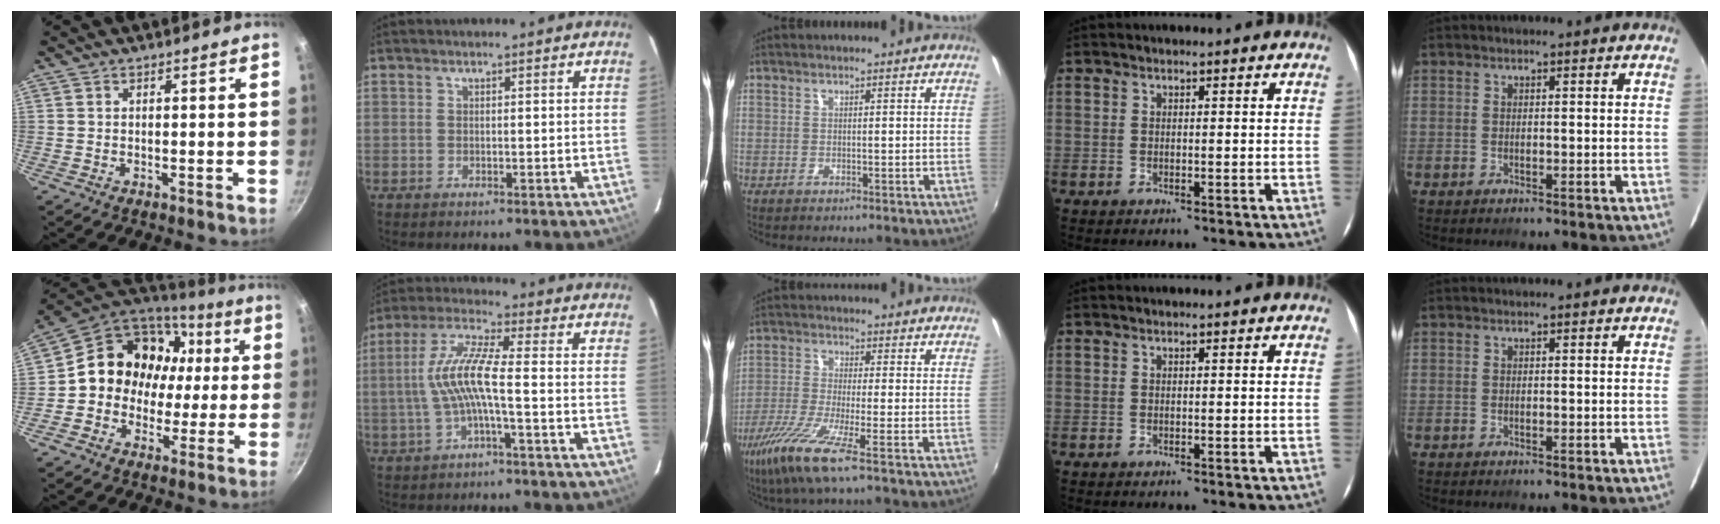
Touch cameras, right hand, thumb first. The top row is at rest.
{"thumb": {"total": 17.1, "force": [1.9, 14.8, 8.4], "torque": [-0.101, 0.035, 0.023]}, "index": {"total": 9.0, "force": [-1.6, 0.6, 8.8], "torque": [-0.193, 0.010, -0.027]}, "middle": {"total": 9.8, "force": [-5.7, 0.2, 7.9], "torque": [-0.183, -0.027, -0.113]}}